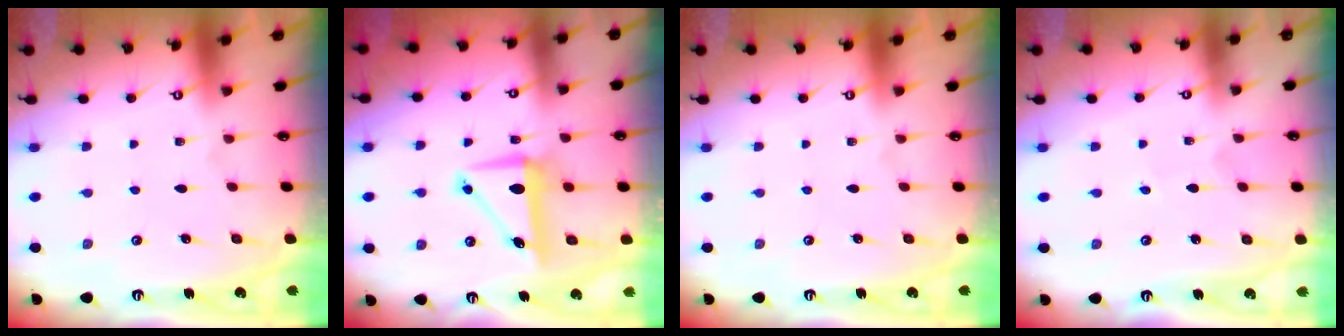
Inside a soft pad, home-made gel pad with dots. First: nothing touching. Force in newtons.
{"total": 8.1, "press": 7.8, "slide": 2.2}
{"total": 0.0}
{"total": 2.6, "press": 2.6, "slide": 0.3}